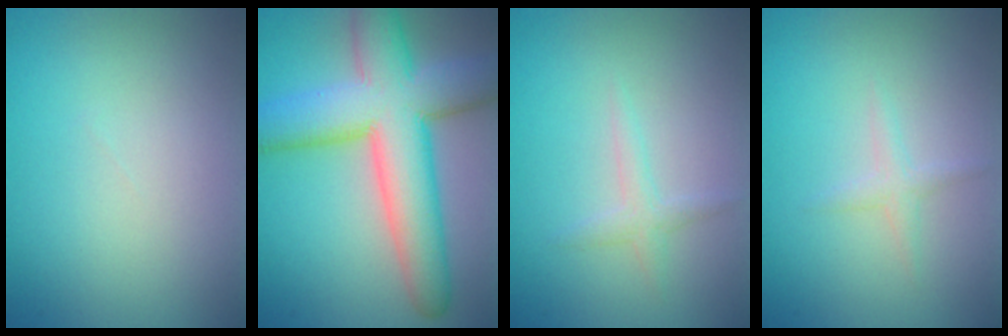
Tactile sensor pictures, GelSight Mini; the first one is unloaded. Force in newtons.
{"total": 11.2, "press": 11.2, "slide": 0.6}
{"total": 1.3, "press": 1.3, "slide": 0.1}
{"total": 1.1, "press": 1.1, "slide": 0.0}